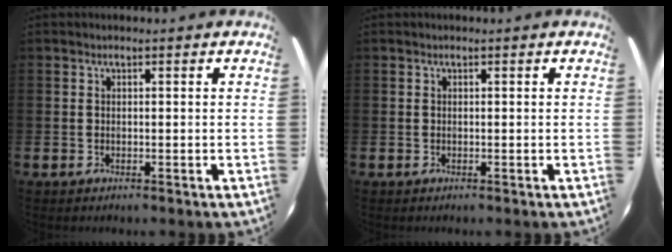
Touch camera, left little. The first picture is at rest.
{"total": 0.0}